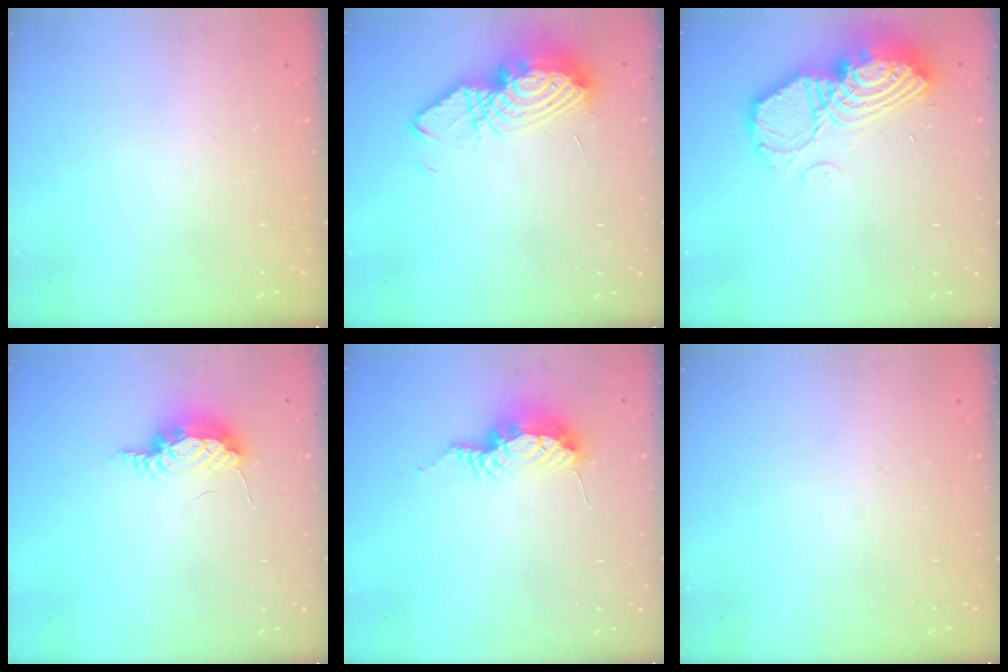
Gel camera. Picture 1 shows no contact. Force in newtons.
{"total": 12.7, "press": 12.7, "slide": 1.3}
{"total": 16.5, "press": 16.4, "slide": 1.2}
{"total": 7.8, "press": 7.5, "slide": 1.9}
{"total": 8.4, "press": 8.4, "slide": 1.0}
{"total": 0.0}